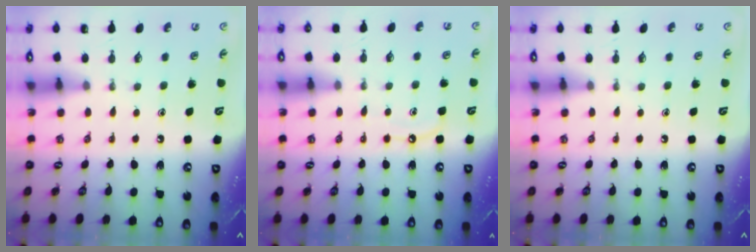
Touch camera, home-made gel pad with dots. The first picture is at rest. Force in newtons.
{"total": 8.2, "press": 8.1, "slide": 0.8}
{"total": 0.0}